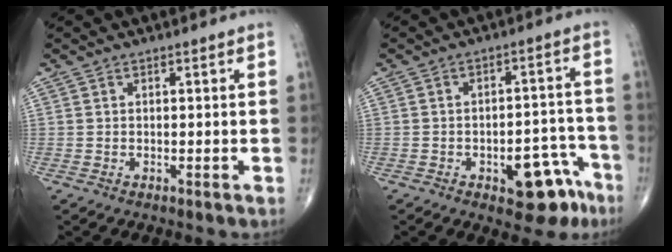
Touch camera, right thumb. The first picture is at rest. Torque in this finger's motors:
{"motor_torque": [2.60, 2.38, 0.72, -0.93, 0.04]}